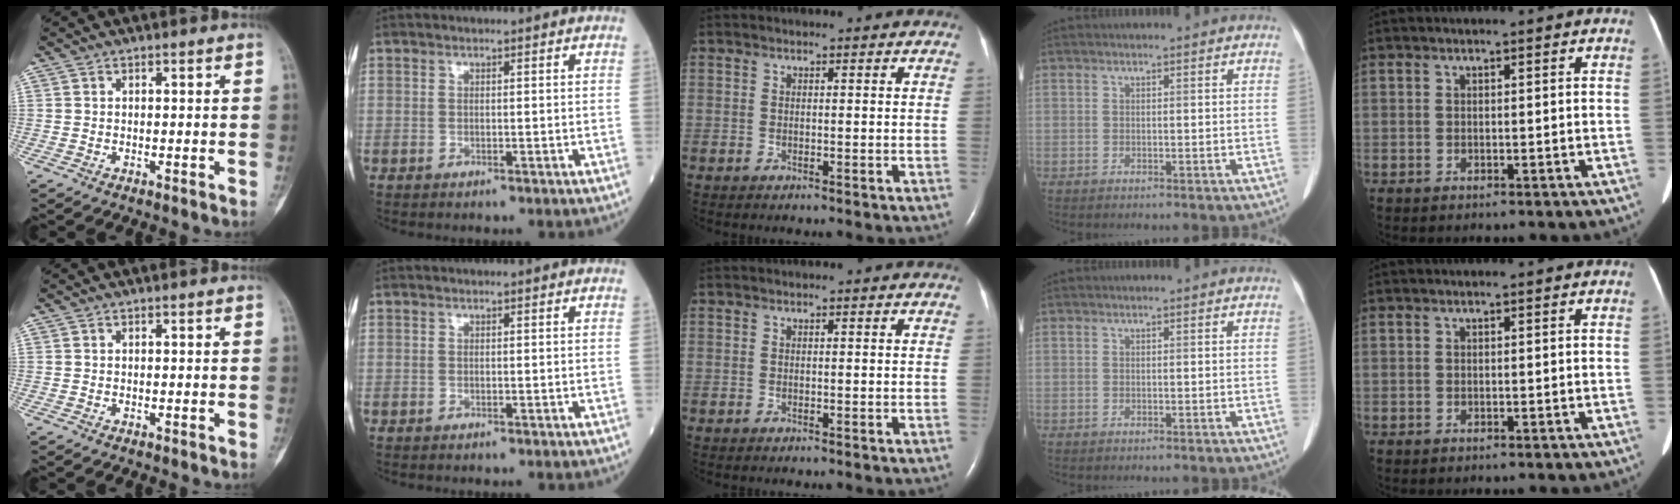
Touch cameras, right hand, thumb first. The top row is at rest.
{}